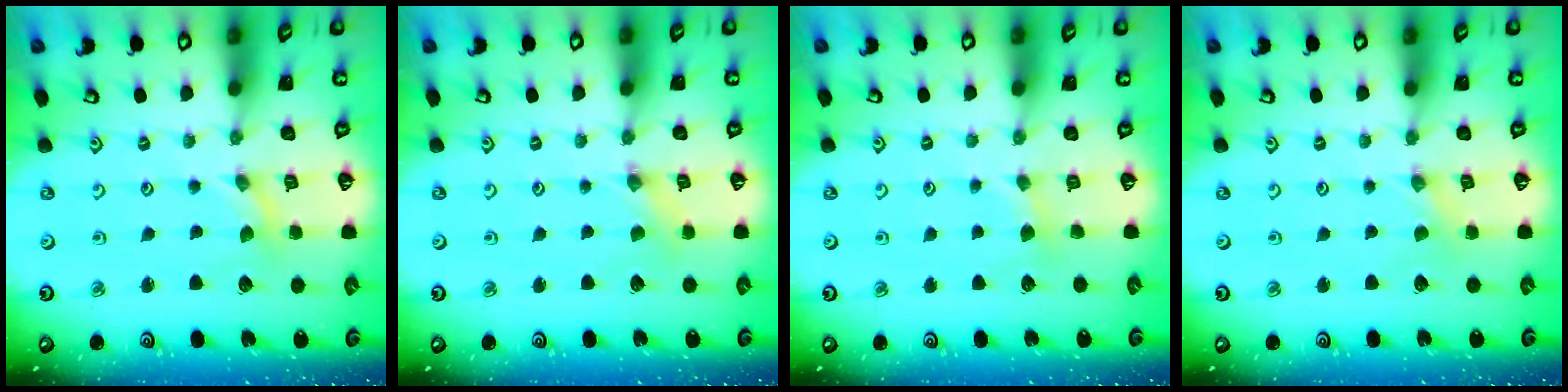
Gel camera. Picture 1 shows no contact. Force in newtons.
{"total": 0.8, "press": 0.8, "slide": 0.0}
{"total": 2.1, "press": 2.0, "slide": 0.4}
{"total": 0.0}